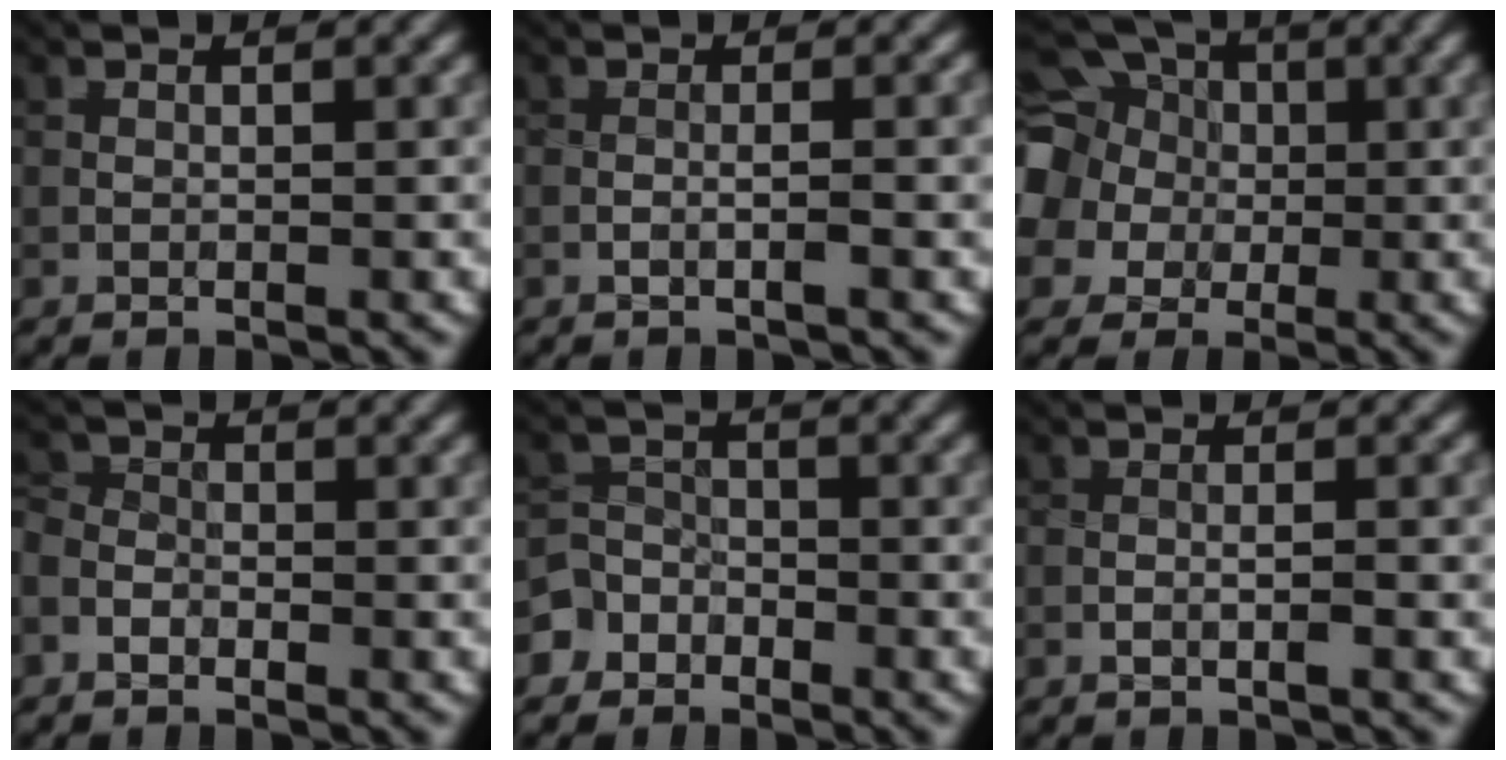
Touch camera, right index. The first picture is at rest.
{"total": 1.2, "force": [-0.1, -0.1, 1.2], "torque": [-0.017, 0.003, -0.005]}
{"total": 13.5, "force": [2.3, 11.9, 5.9], "torque": [-0.159, 0.017, 0.008]}
{"total": 1.8, "force": [-1.2, 1.2, 0.5], "torque": [-0.009, 0.002, -0.034]}
{"total": 4.4, "force": [-3.0, 3.2, 0.0], "torque": [0.029, -0.004, -0.063]}
{"total": 0.9, "force": [0.0, -0.2, 0.9], "torque": [-0.015, 0.001, -0.001]}